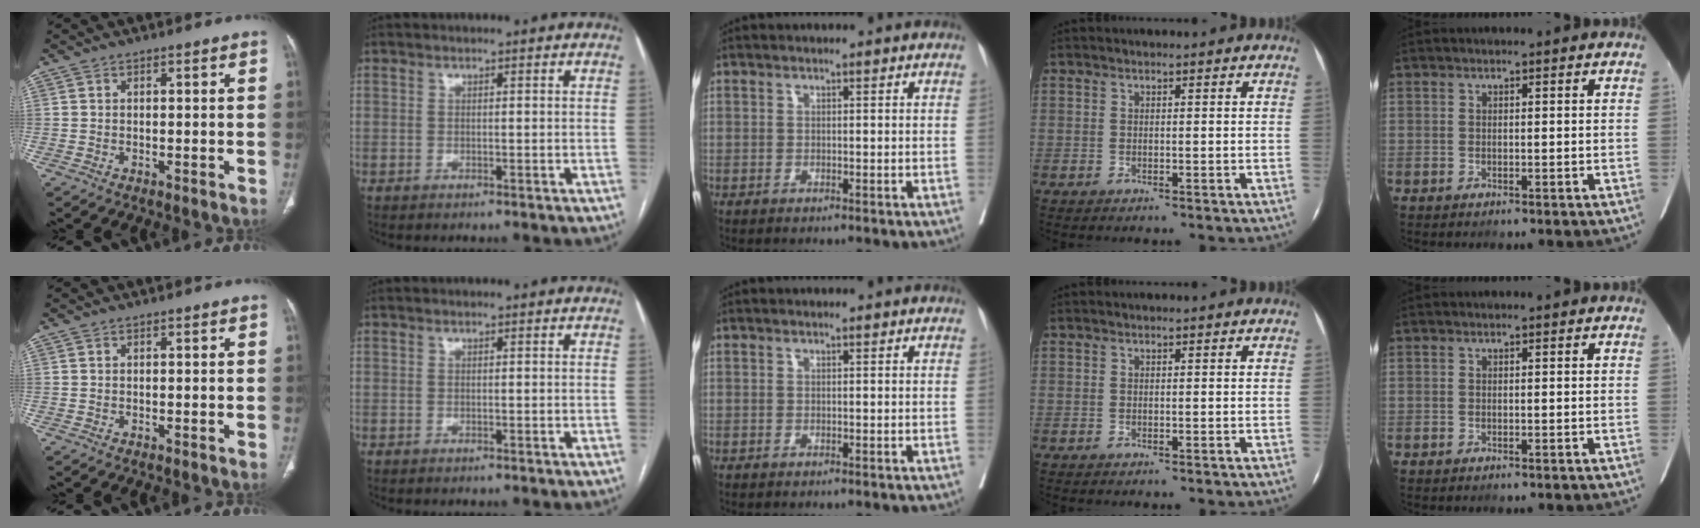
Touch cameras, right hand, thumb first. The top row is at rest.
{}